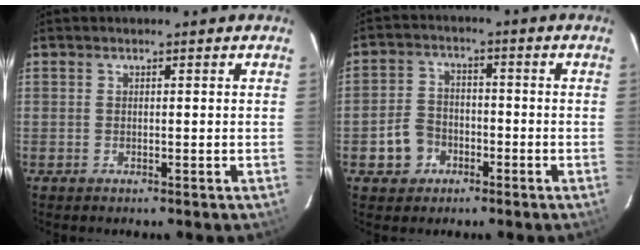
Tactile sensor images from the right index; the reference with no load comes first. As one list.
[{"total": 6.1, "force": [-2.7, 5.2, 1.9], "torque": [-0.056, 0.021, -0.038]}]